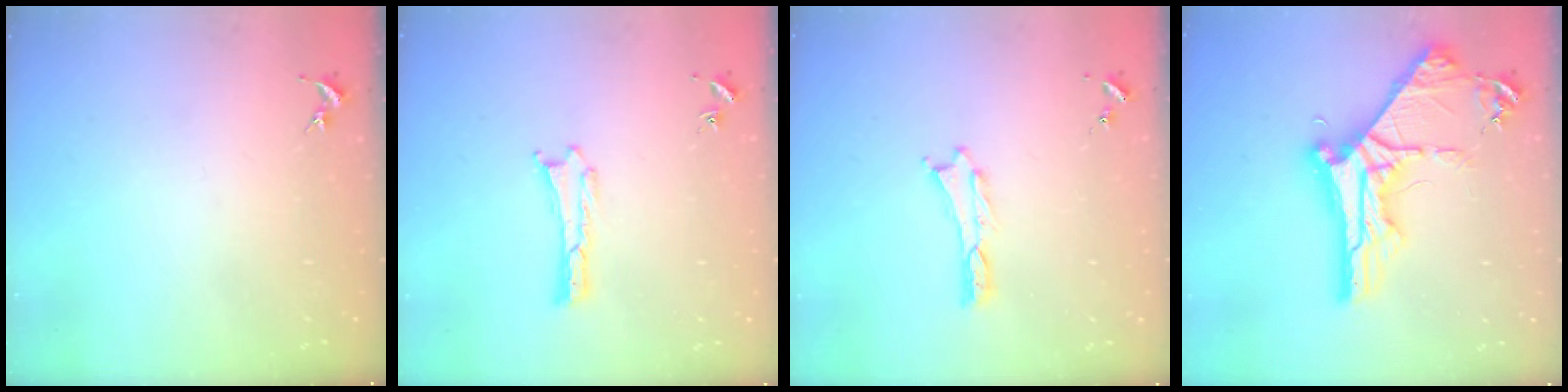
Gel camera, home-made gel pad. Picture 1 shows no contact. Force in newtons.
{"total": 0.0}
{"total": 0.0}
{"total": 10.4, "press": 10.3, "slide": 1.3}